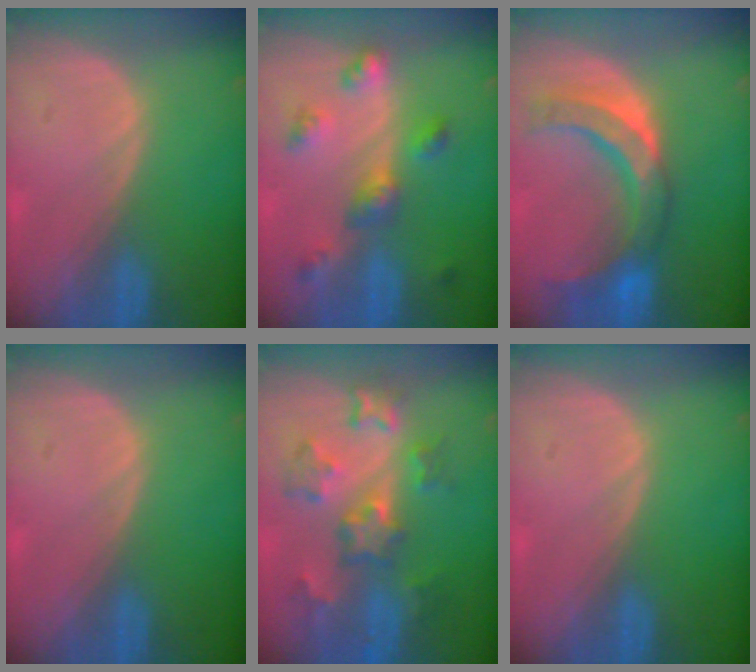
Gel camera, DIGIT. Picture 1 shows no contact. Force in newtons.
{"total": 6.0, "press": 5.8, "slide": 1.5}
{"total": 9.7, "press": 9.3, "slide": 2.7}
{"total": 0.0}
{"total": 8.6, "press": 7.7, "slide": 3.7}
{"total": 0.0}